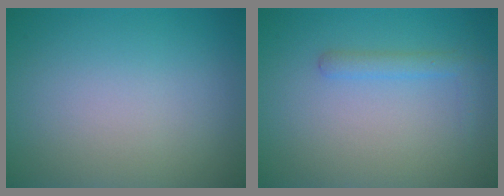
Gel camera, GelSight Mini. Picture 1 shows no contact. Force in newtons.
{"total": 1.6, "press": 1.6, "slide": 0.1}